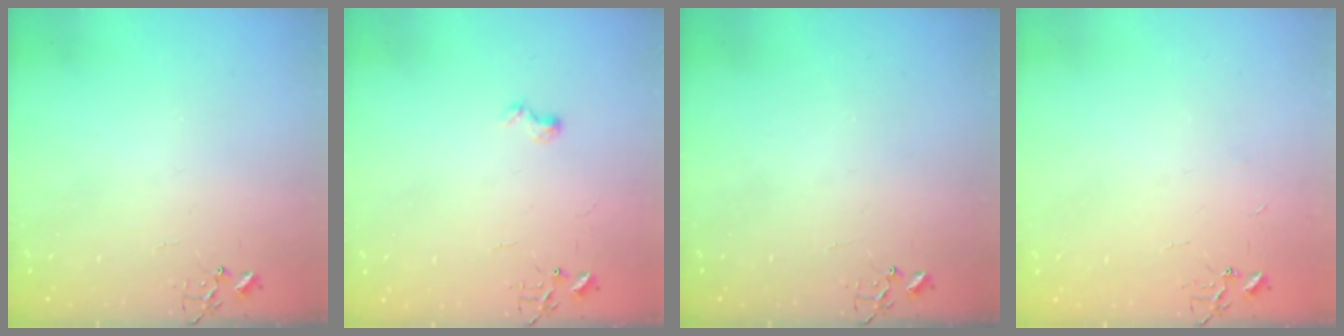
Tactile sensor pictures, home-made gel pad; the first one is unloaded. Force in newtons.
{"total": 6.0, "press": 6.0, "slide": 0.7}
{"total": 0.0}
{"total": 2.4, "press": 2.4, "slide": 0.3}